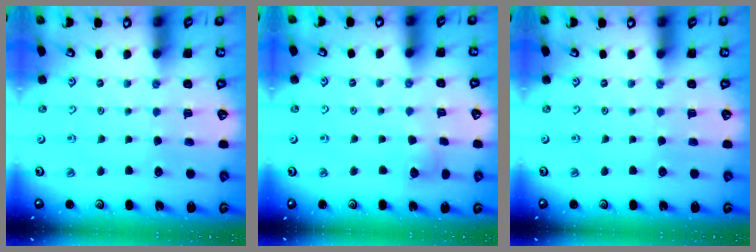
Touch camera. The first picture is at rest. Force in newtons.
{"total": 6.5, "press": 6.5, "slide": 0.6}
{"total": 0.0}